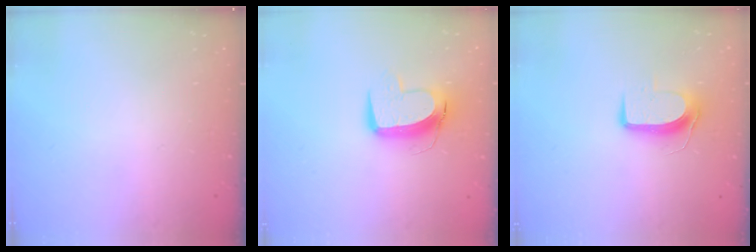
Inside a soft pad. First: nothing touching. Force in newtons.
{"total": 11.1, "press": 11.0, "slide": 1.3}
{"total": 9.2, "press": 9.1, "slide": 0.9}